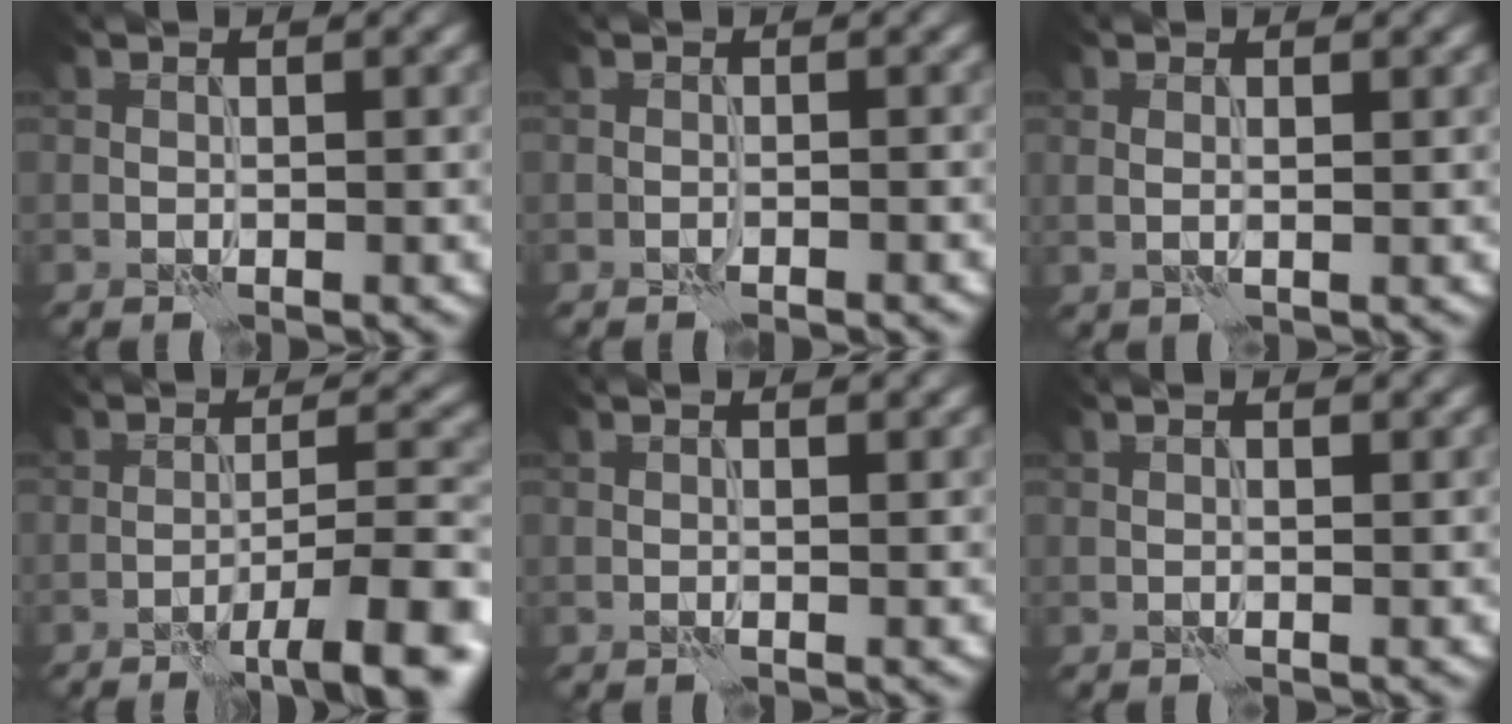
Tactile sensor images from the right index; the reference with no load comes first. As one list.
[{"total": 0.6, "force": [-0.6, 0.0, 0.3], "torque": [-0.003, 0.003, -0.011]}, {"total": 1.7, "force": [0.6, 0.5, 1.5], "torque": [-0.020, -0.003, 0.006]}, {"total": 7.4, "force": [-4.4, 1.3, 5.8], "torque": [-0.077, 0.014, -0.066]}, {"total": 2.2, "force": [1.1, 0.7, 1.8], "torque": [-0.015, 0.003, -0.001]}, {"total": 2.7, "force": [1.3, 0.9, 2.2], "torque": [-0.018, 0.012, -0.001]}]